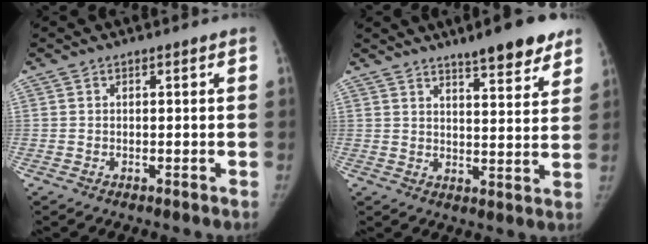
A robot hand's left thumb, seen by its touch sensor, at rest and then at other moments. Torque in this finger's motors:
{"motor_torque": [-0.07, 0.33, -0.31, 0.29, 0.07]}